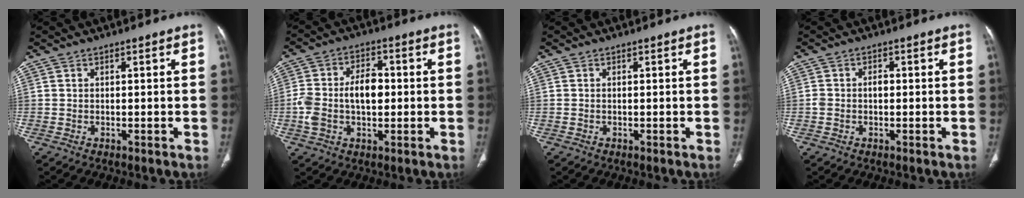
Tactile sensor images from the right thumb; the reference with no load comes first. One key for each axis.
{"total": 10.4, "fx": -0.5, "fy": 6.3, "fz": 8.2, "tx": -0.154, "ty": 0.026, "tz": -0.008}
{"total": 0.0}
{"total": 2.2, "fx": -0.2, "fy": 1.5, "fz": 1.5, "tx": -0.026, "ty": 0.008, "tz": -0.004}